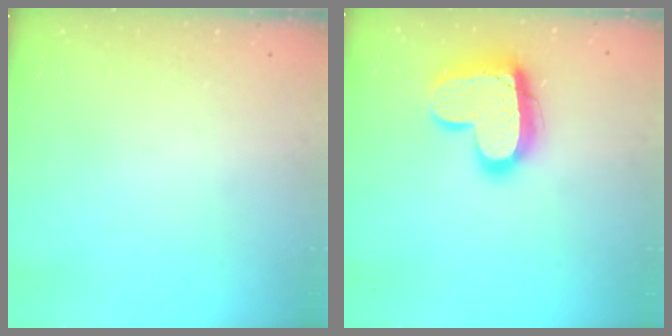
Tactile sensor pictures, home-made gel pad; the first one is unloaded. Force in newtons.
{"total": 17.5, "press": 17.4, "slide": 1.3}